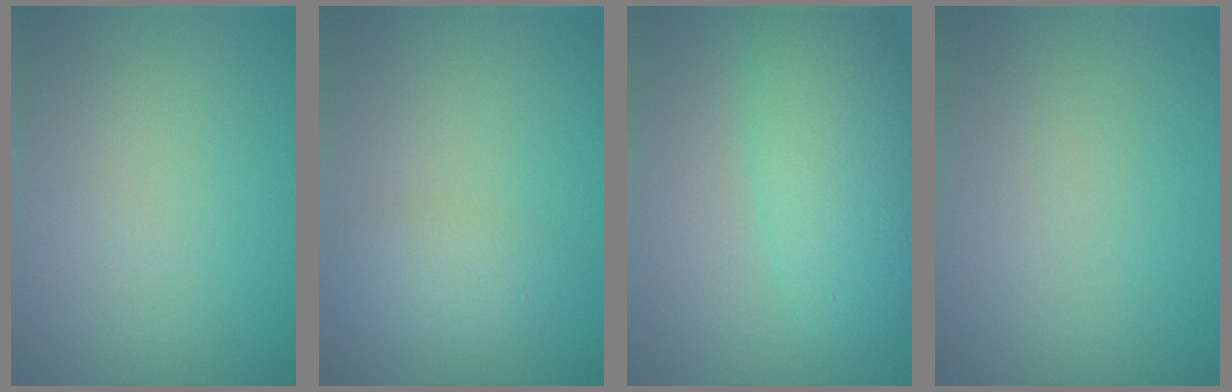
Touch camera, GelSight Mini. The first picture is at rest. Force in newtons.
{"total": 2.5, "press": 2.5, "slide": 0.1}
{"total": 5.8, "press": 5.8, "slide": 0.2}
{"total": 0.0}